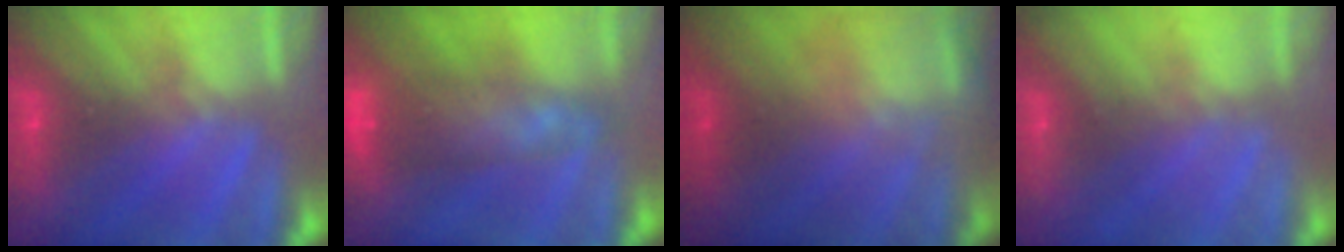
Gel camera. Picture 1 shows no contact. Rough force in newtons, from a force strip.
{"total": 7.4}
{"total": 7.1}
{"total": 2.0}